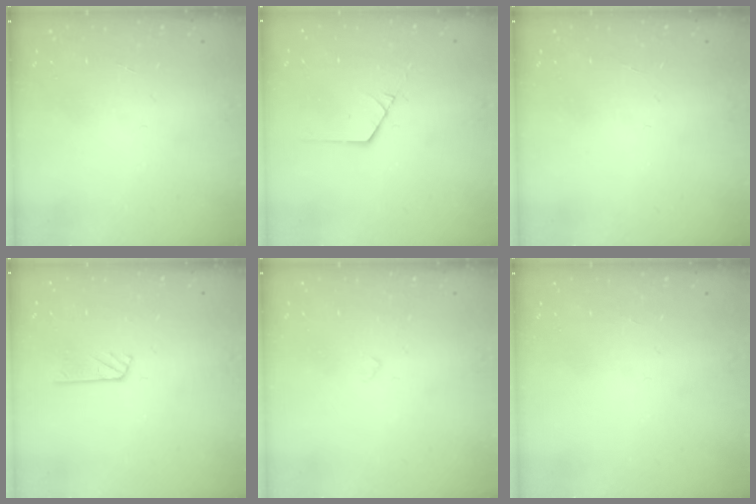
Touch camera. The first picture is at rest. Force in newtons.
{"total": 1.4, "press": 1.4, "slide": 0.2}
{"total": 0.0}
{"total": 2.8, "press": 2.8, "slide": 0.2}
{"total": 2.4, "press": 2.4, "slide": 0.3}
{"total": 0.0}